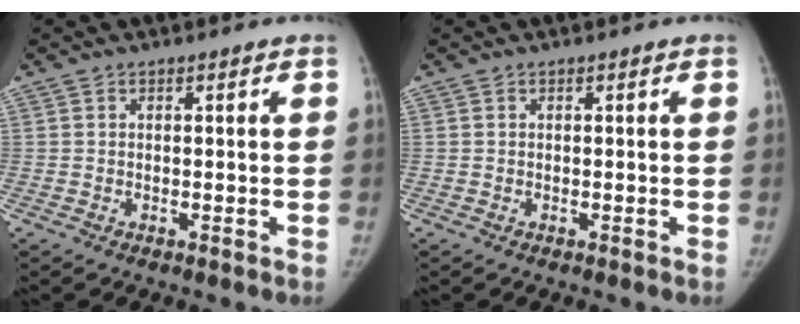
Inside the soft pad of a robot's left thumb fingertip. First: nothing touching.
{"total": 0.0}